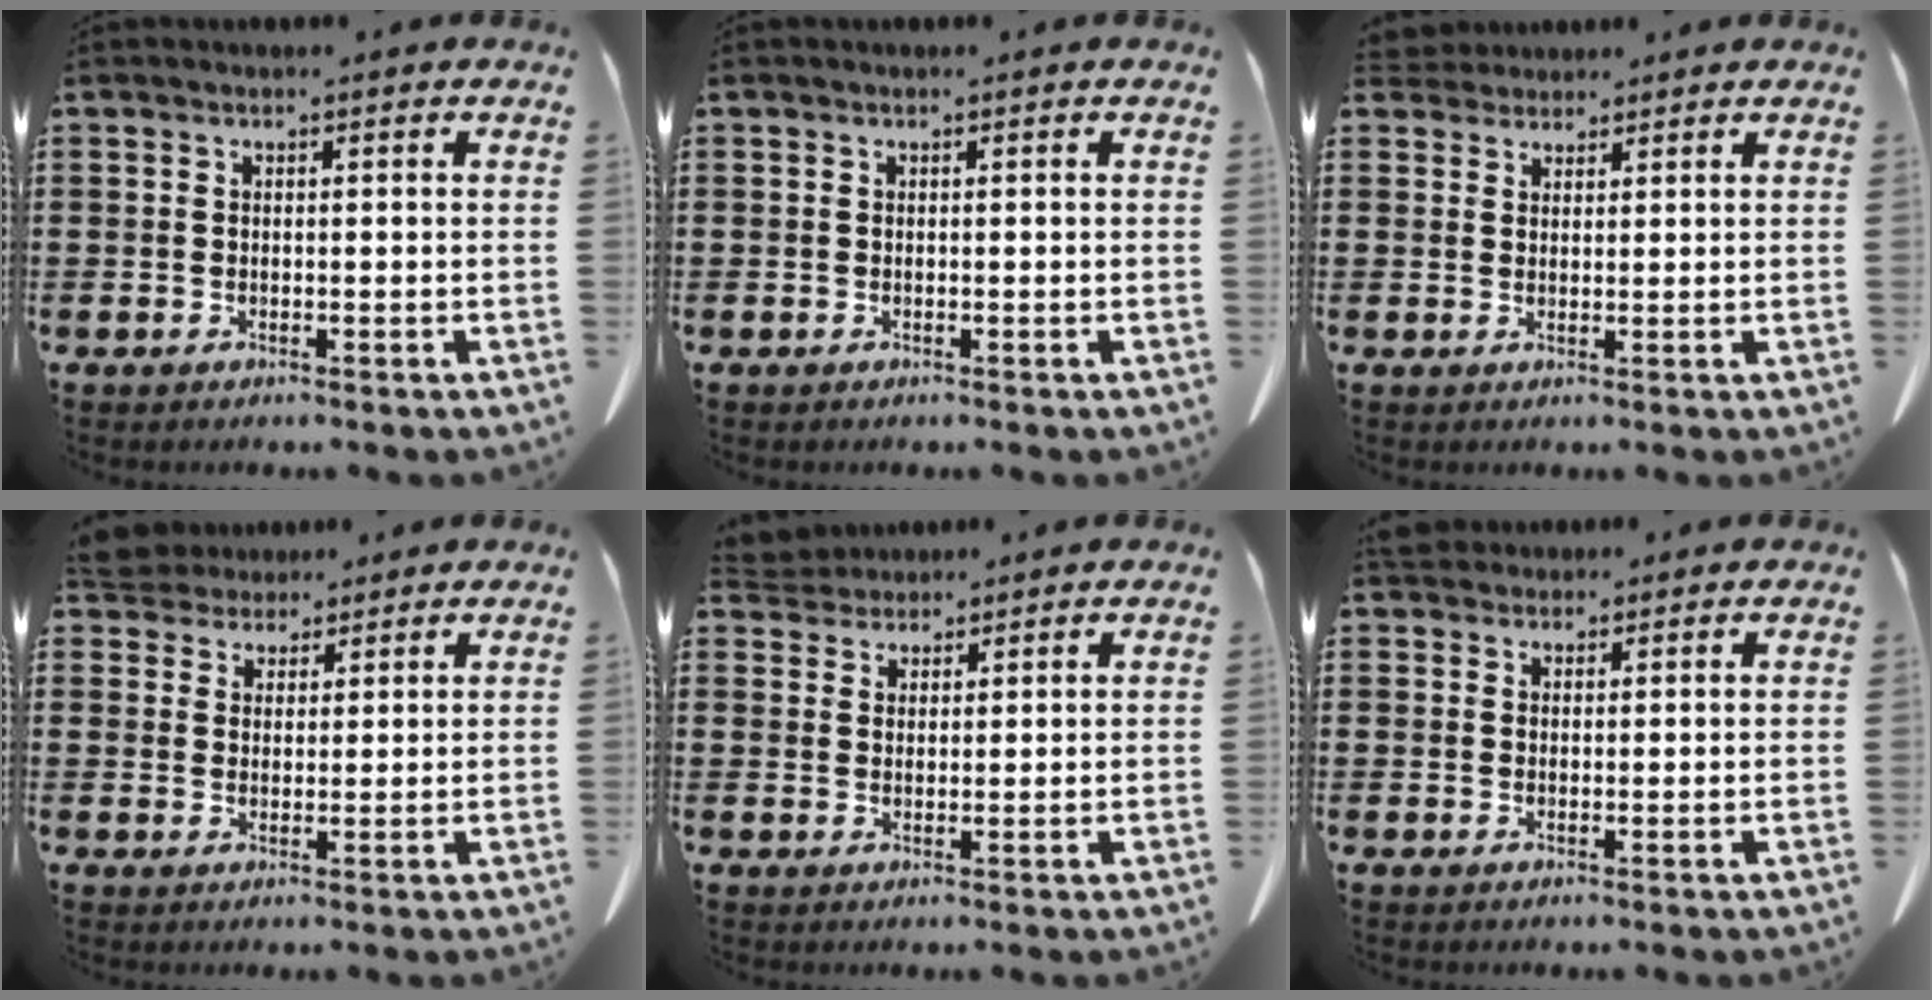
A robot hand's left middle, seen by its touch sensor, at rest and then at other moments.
{"total": 0.0}
{"total": 2.4, "force": [2.3, 0.8, 0.0], "torque": [-0.010, -0.001, 0.045]}
{"total": 4.2, "force": [3.9, 1.4, 0.1], "torque": [-0.020, -0.010, 0.075]}
{"total": 3.7, "force": [3.5, 1.0, 0.3], "torque": [-0.020, -0.009, 0.068]}
{"total": 3.0, "force": [2.7, 1.1, 0.8], "torque": [-0.024, -0.001, 0.054]}